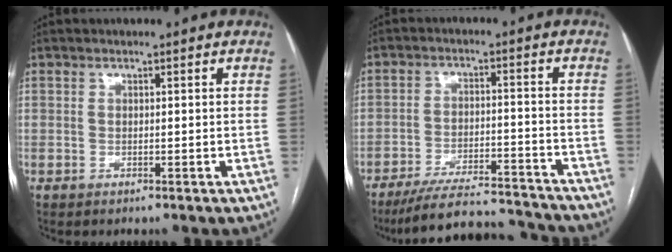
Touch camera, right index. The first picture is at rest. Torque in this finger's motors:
{"motor_torque": [0.98, -1.16, 0.29, 0.05]}